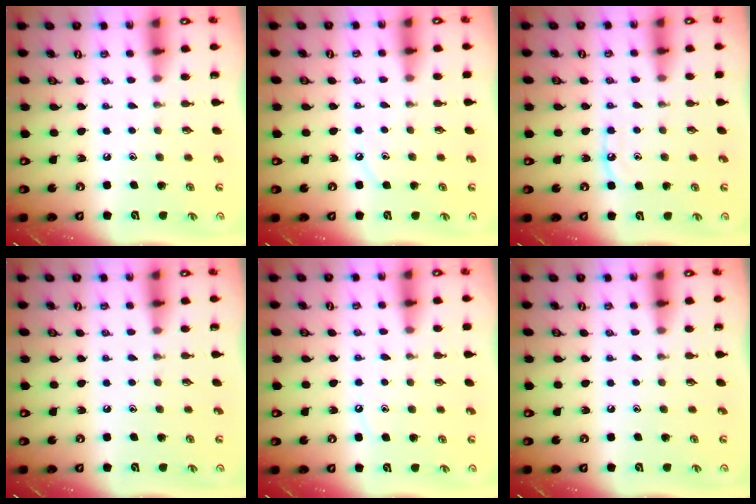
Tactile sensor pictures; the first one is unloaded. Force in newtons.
{"total": 3.4, "press": 3.3, "slide": 0.4}
{"total": 6.1, "press": 6.1, "slide": 0.5}
{"total": 0.0}
{"total": 6.6, "press": 6.6, "slide": 0.7}
{"total": 0.0}